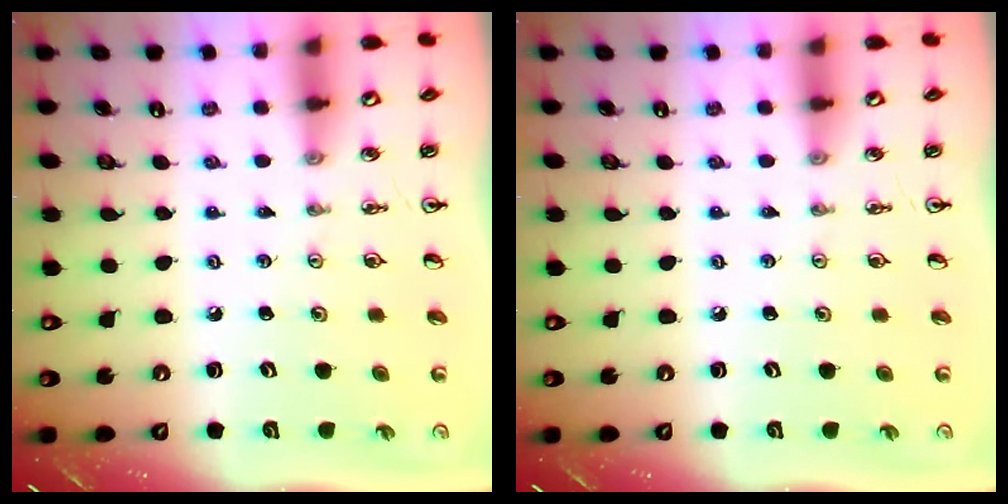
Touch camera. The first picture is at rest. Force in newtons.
{"total": 0.0}